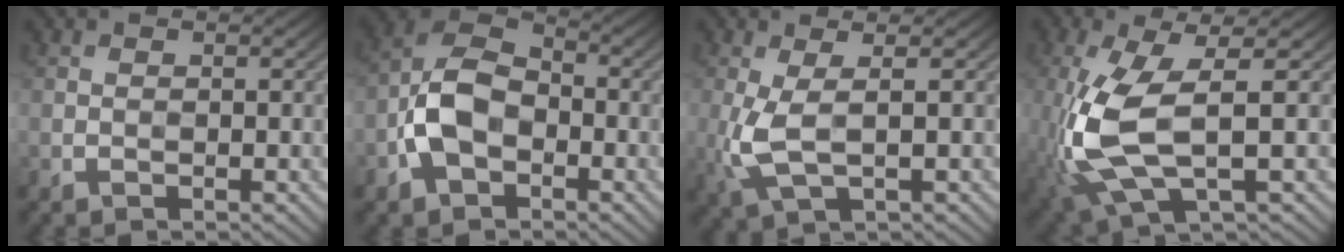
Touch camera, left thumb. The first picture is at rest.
{"total": 8.2, "force": [-2.8, 5.3, 5.7], "torque": [-0.121, 0.009, -0.066]}
{"total": 5.0, "force": [-0.1, 1.7, 4.7], "torque": [-0.121, -0.003, -0.002]}
{"total": 10.2, "force": [-1.0, 3.7, 9.5], "torque": [-0.229, -0.009, -0.016]}